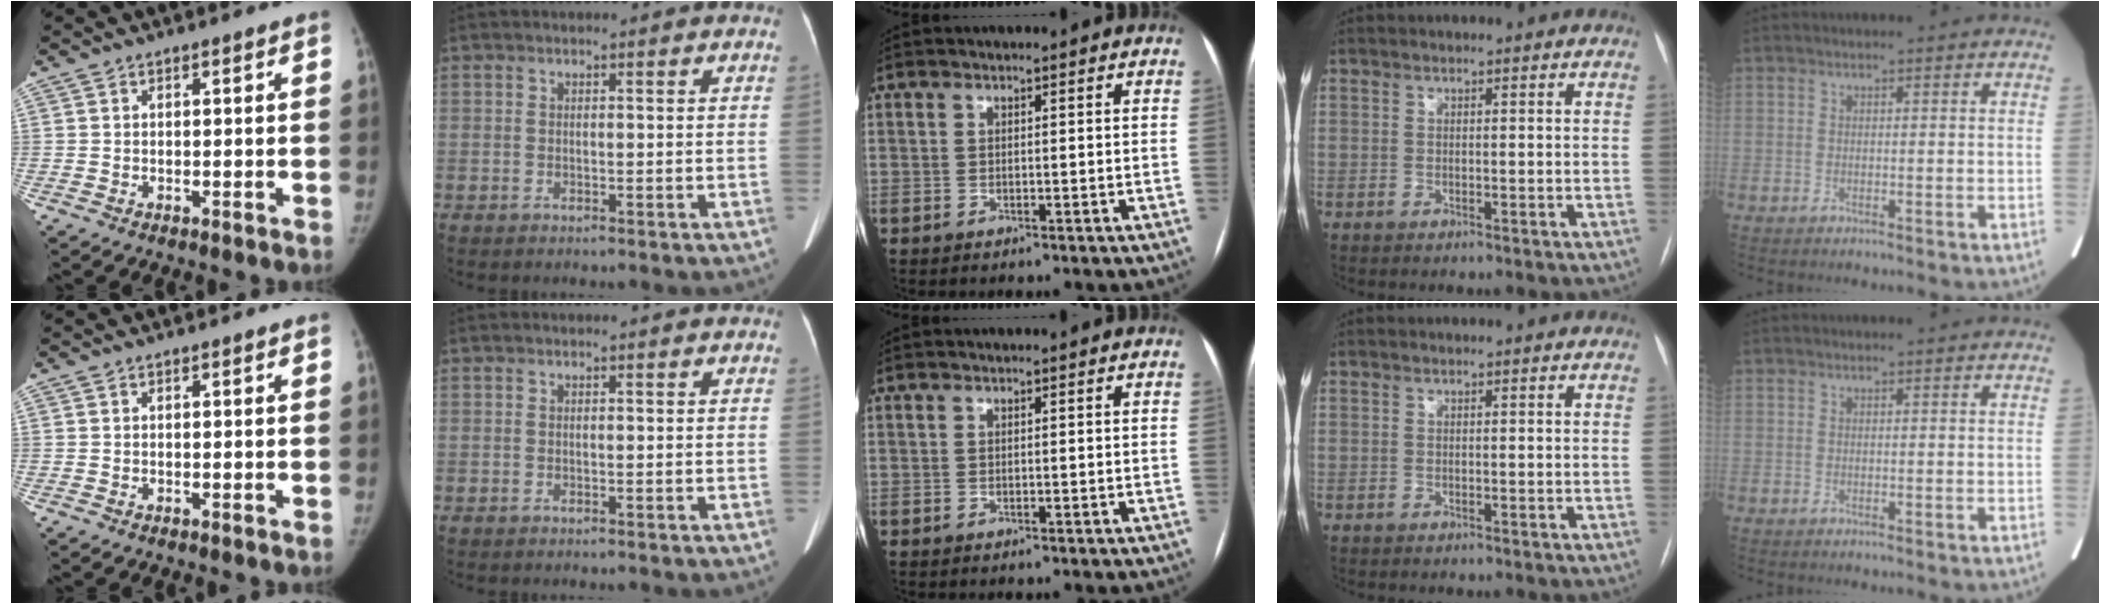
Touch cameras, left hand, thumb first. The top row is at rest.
{}